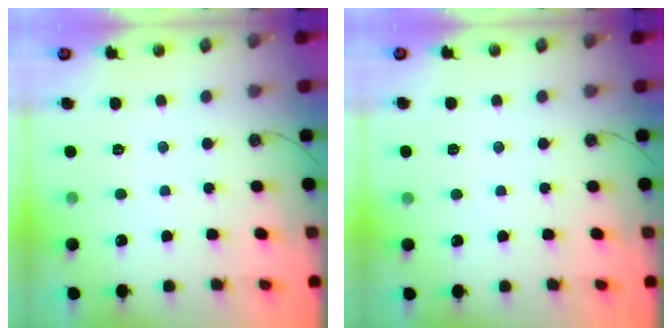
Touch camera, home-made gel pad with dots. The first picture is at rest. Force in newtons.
{"total": 4.4, "press": 1.0, "slide": 4.2}